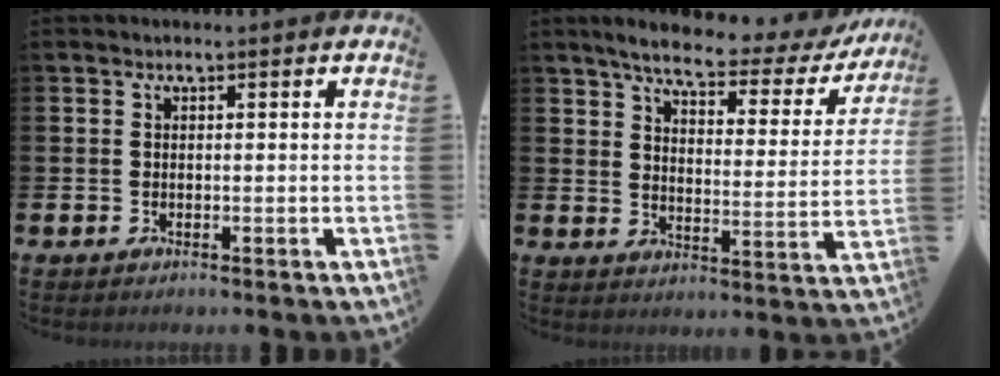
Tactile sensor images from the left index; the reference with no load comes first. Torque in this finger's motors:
{"motor_torque": [1.08, -1.06, 0.38, 0.10]}